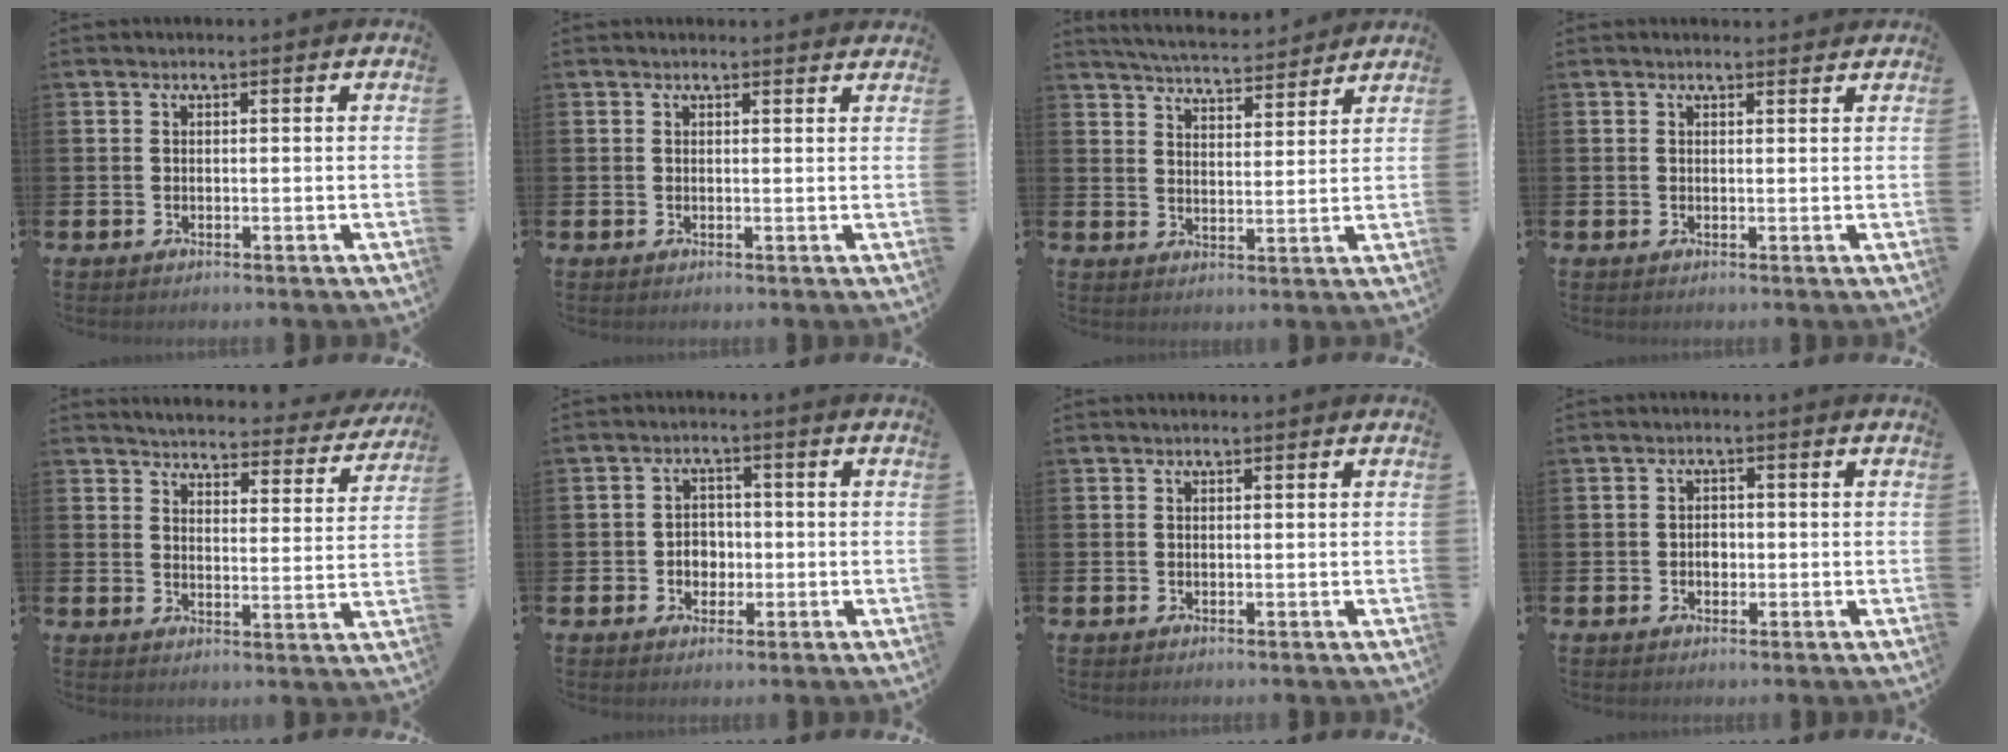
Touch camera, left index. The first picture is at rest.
{"total": 0.8, "force": [0.8, 0.1, 0.1], "torque": [0.009, -0.004, 0.013]}
{"total": 5.2, "force": [5.2, 0.4, 0.5], "torque": [-0.033, -0.031, 0.093]}
{"total": 0.8, "force": [0.8, 0.2, 0.1], "torque": [0.006, 0.000, 0.013]}
{"total": 4.1, "force": [4.0, 0.5, 0.3], "torque": [-0.020, -0.036, 0.064]}
{"total": 3.0, "force": [-0.5, 2.6, 1.3], "torque": [-0.020, 0.004, -0.017]}
{"total": 0.0}
{"total": 1.6, "force": [-0.3, 1.3, 0.9], "torque": [-0.007, 0.002, -0.009]}